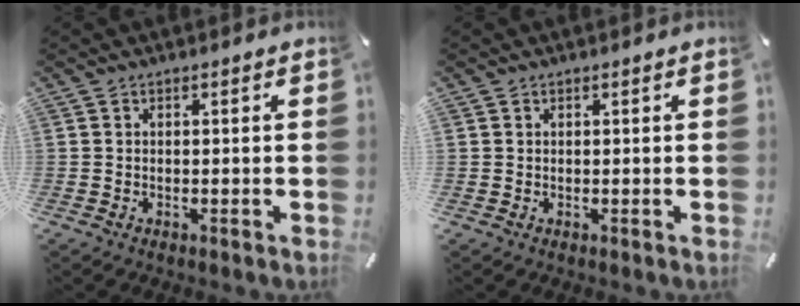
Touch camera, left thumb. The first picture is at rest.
{"total": 1.6, "force": [0.7, 1.4, -0.4], "torque": [0.008, 0.003, 0.012]}